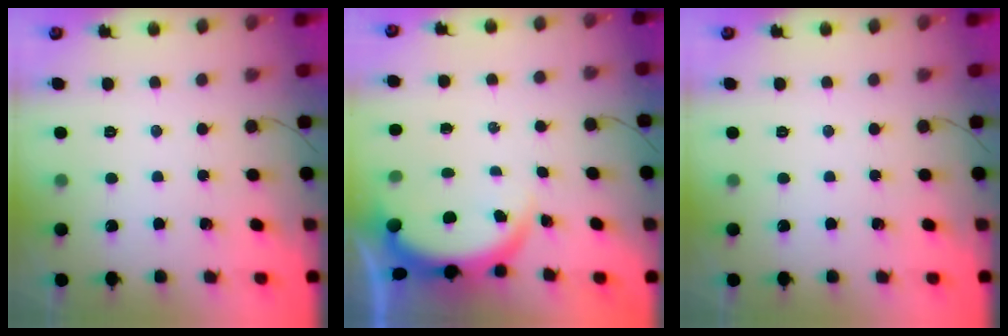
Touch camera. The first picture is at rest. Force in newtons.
{"total": 3.8, "press": 3.8, "slide": 0.1}
{"total": 0.0}